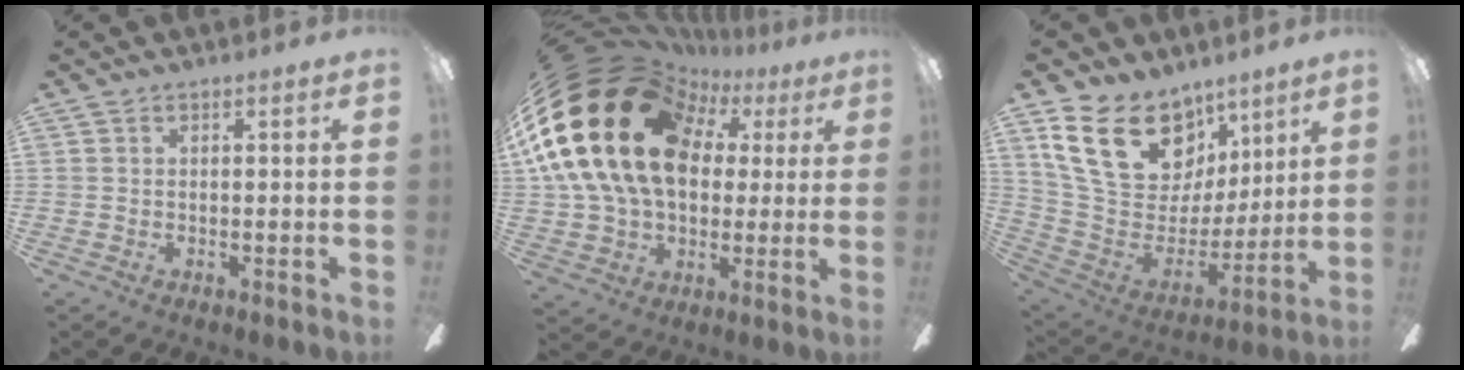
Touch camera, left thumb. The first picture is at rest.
{"total": 28.1, "force": [7.5, 20.3, 17.9], "torque": [-0.382, -0.035, 0.150]}
{"total": 24.5, "force": [12.7, 16.3, 13.1], "torque": [-0.248, -0.065, 0.243]}